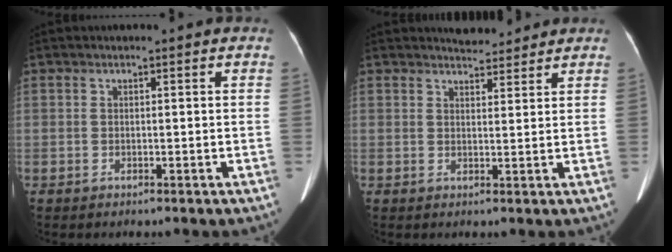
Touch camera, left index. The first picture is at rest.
{"total": 3.6, "force": [3.5, 0.9, 0.4], "torque": [-0.008, 0.006, 0.051]}